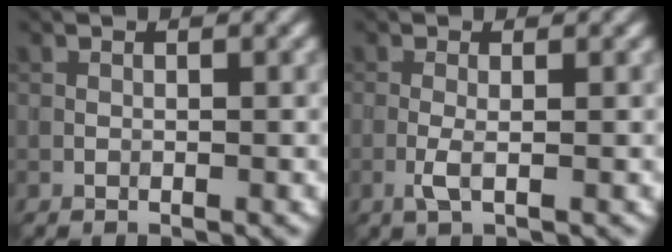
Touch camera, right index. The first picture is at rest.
{"total": 1.6, "force": [-0.4, 0.2, 1.5], "torque": [-0.035, -0.001, -0.012]}